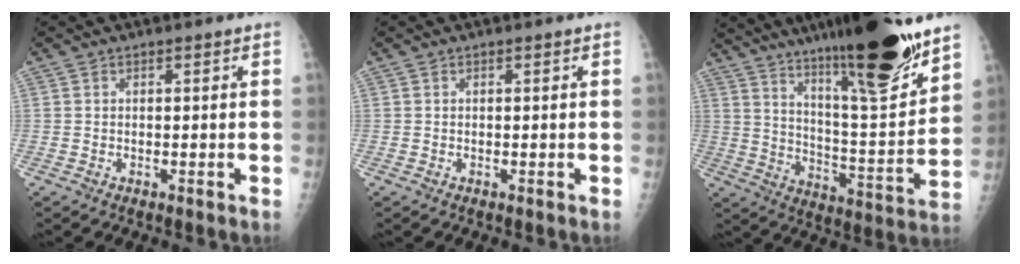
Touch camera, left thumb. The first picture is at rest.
{"total": 0.0}
{"total": 25.8, "force": [19.0, 2.7, 17.3], "torque": [-0.258, -0.085, 0.313]}